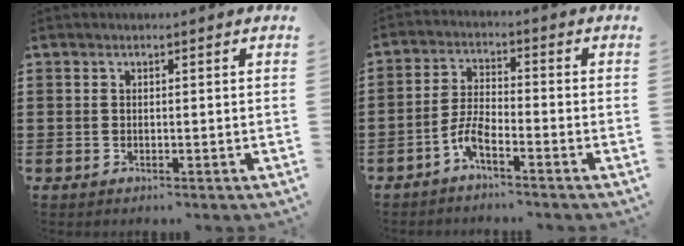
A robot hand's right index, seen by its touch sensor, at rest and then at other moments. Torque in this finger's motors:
{"motor_torque": [1.31, 0.83, 0.12, 0.06]}